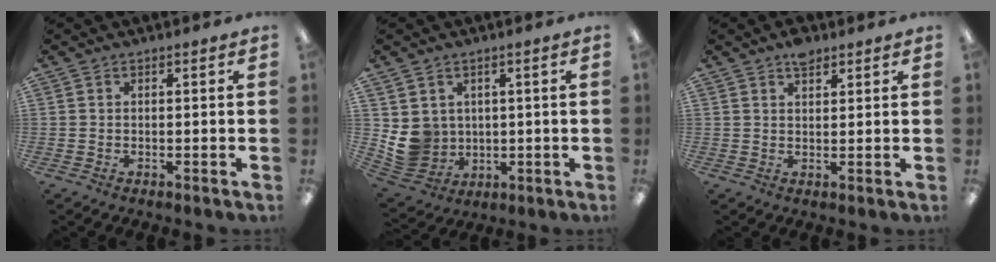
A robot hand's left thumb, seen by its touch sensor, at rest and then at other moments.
{"total": 7.3, "force": [1.6, 6.9, 1.8], "torque": [-0.059, -0.017, 0.040]}
{"total": 3.4, "force": [2.6, 1.5, 1.5], "torque": [-0.018, -0.007, 0.044]}